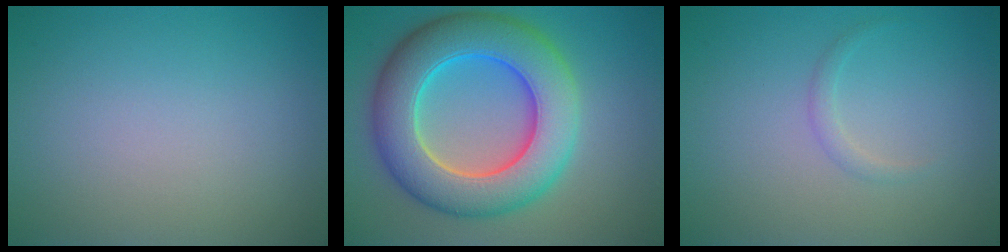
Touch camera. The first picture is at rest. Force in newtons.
{"total": 10.5, "press": 10.5, "slide": 0.4}
{"total": 0.9, "press": 0.9, "slide": 0.0}